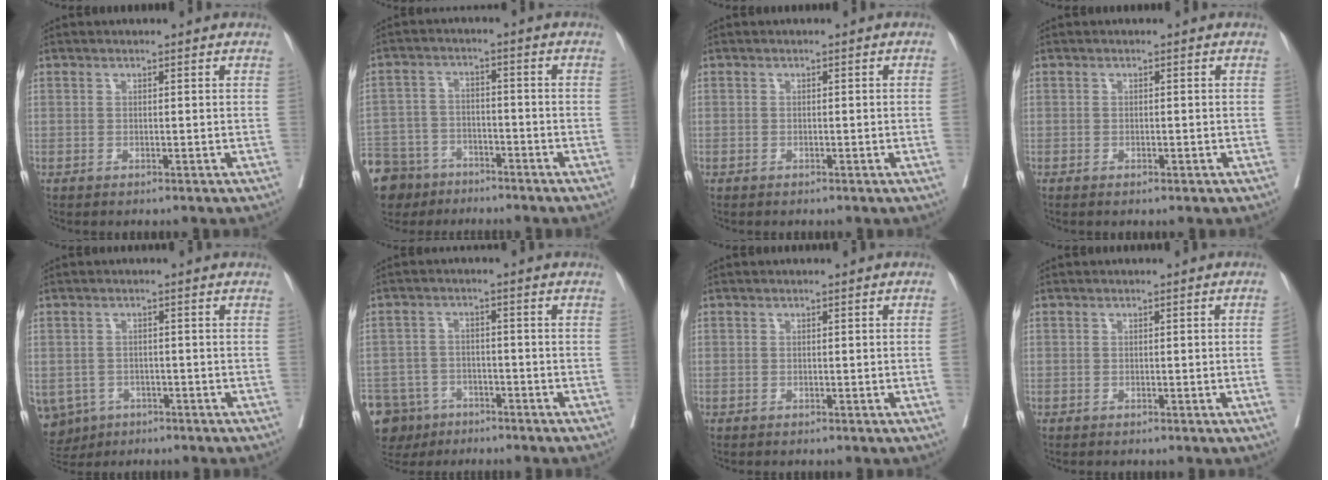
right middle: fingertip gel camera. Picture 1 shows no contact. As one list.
[{"total": 16.0, "force": [-11.5, 10.0, 5.1], "torque": [-0.160, -0.003, -0.182]}, {"total": 0.5, "force": [-0.2, 0.0, 0.5], "torque": [-0.009, 0.004, -0.002]}, {"total": 1.1, "force": [-0.7, 0.4, 0.8], "torque": [-0.012, -0.001, -0.007]}, {"total": 9.9, "force": [-5.1, 8.1, 2.6], "torque": [-0.081, -0.002, -0.066]}, {"total": 11.9, "force": [-7.8, 8.4, 3.2], "torque": [-0.088, 0.000, -0.121]}, {"total": 1.1, "force": [-0.3, -0.1, 1.0], "torque": [-0.017, 0.006, -0.004]}, {"total": 1.8, "force": [-0.5, -0.3, 1.7], "torque": [-0.027, 0.006, -0.006]}]